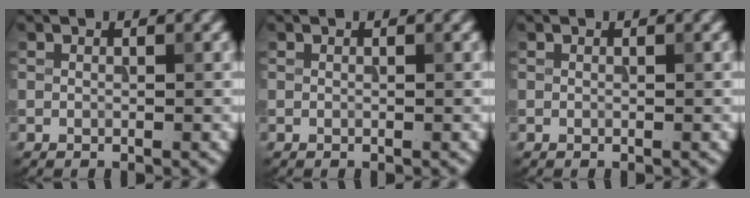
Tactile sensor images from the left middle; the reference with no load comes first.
{"total": 0.0}
{"total": 0.0}